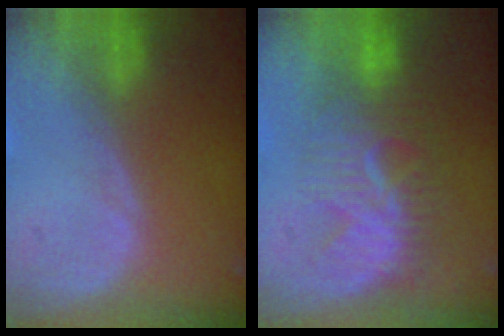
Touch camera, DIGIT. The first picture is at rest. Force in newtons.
{"total": 8.4, "press": 8.1, "slide": 2.4}